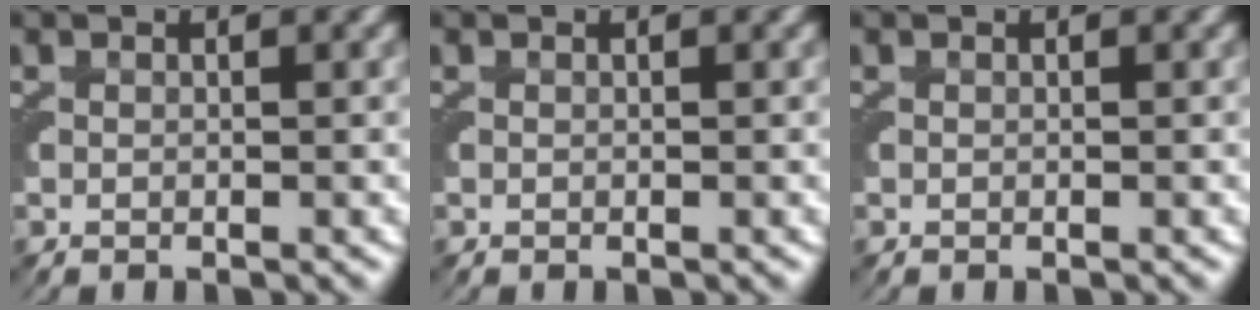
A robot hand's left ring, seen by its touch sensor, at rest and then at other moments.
{"total": 0.0}
{"total": 0.0}